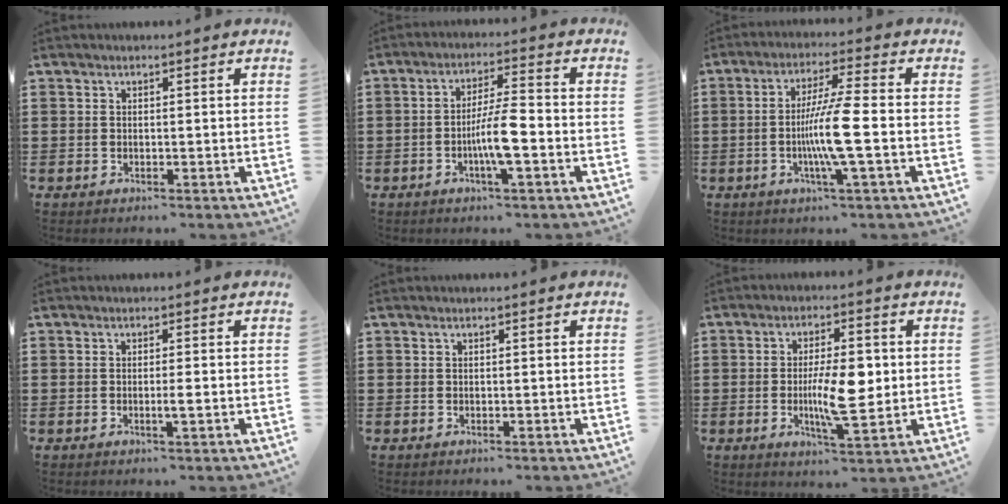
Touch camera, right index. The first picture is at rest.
{"total": 6.7, "force": [-2.0, 0.9, 6.3], "torque": [-0.120, -0.001, -0.041]}
{"total": 8.8, "force": [-1.8, -0.2, 8.6], "torque": [-0.168, -0.018, -0.040]}
{"total": 1.6, "force": [-0.5, 0.0, 1.6], "torque": [-0.032, -0.006, -0.011]}
{"total": 0.0}
{"total": 8.7, "force": [-0.4, 2.9, 8.2], "torque": [-0.144, -0.002, -0.013]}